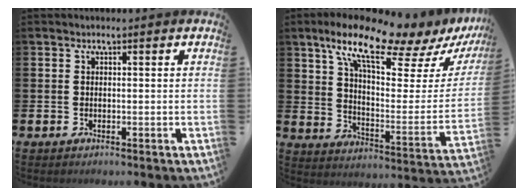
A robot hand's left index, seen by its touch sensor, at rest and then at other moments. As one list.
[{"total": 13.0, "force": [10.6, 3.2, 6.9], "torque": [-0.152, -0.074, 0.176]}]